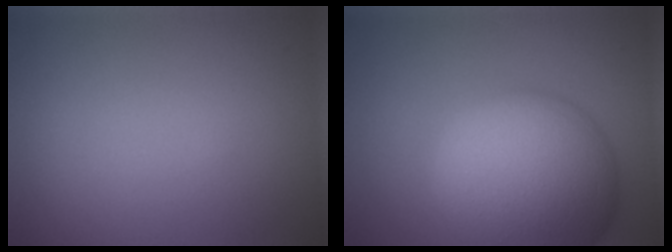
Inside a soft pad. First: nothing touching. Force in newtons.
{"total": 12.8, "press": 12.7, "slide": 0.7}